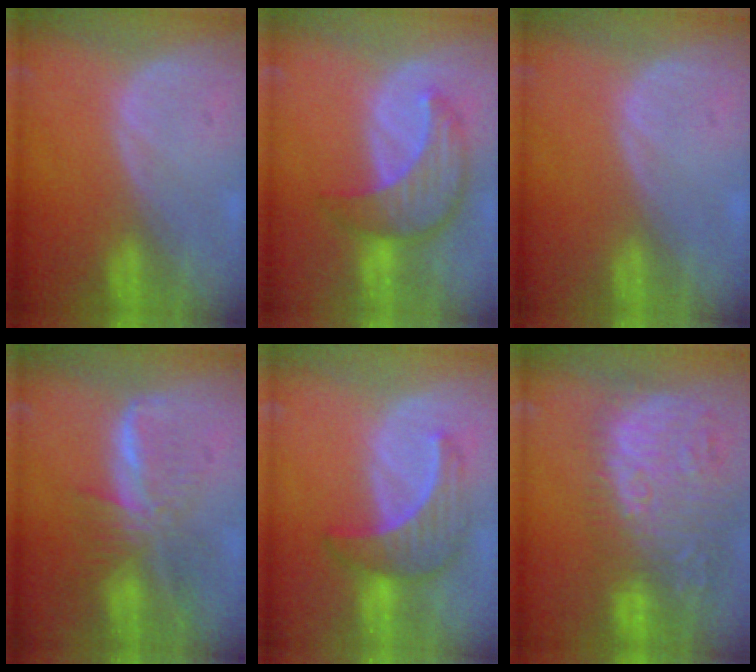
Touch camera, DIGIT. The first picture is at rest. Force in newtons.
{"total": 8.1, "press": 7.5, "slide": 3.1}
{"total": 0.0}
{"total": 8.2, "press": 7.0, "slide": 4.3}
{"total": 6.4, "press": 6.4, "slide": 0.8}
{"total": 14.6, "press": 12.6, "slide": 7.4}